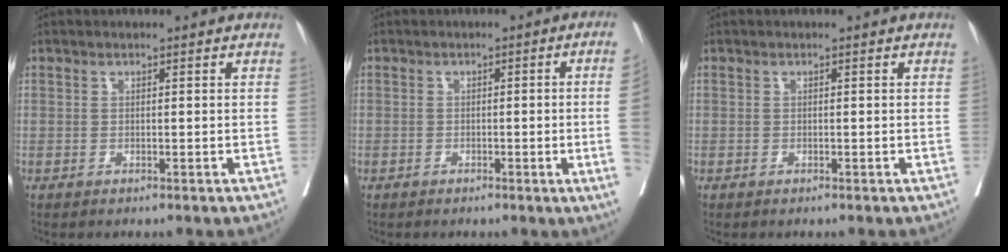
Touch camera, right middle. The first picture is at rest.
{"total": 6.1, "force": [-1.1, -1.7, 5.8], "torque": [-0.063, -0.008, -0.015]}
{"total": 0.0}